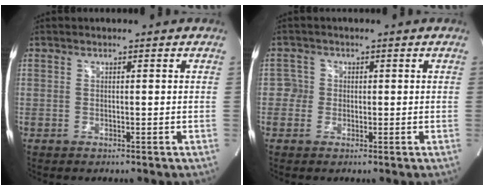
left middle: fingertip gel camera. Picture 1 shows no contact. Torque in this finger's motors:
{"motor_torque": [0.08, 0.04, -0.06, -0.02]}